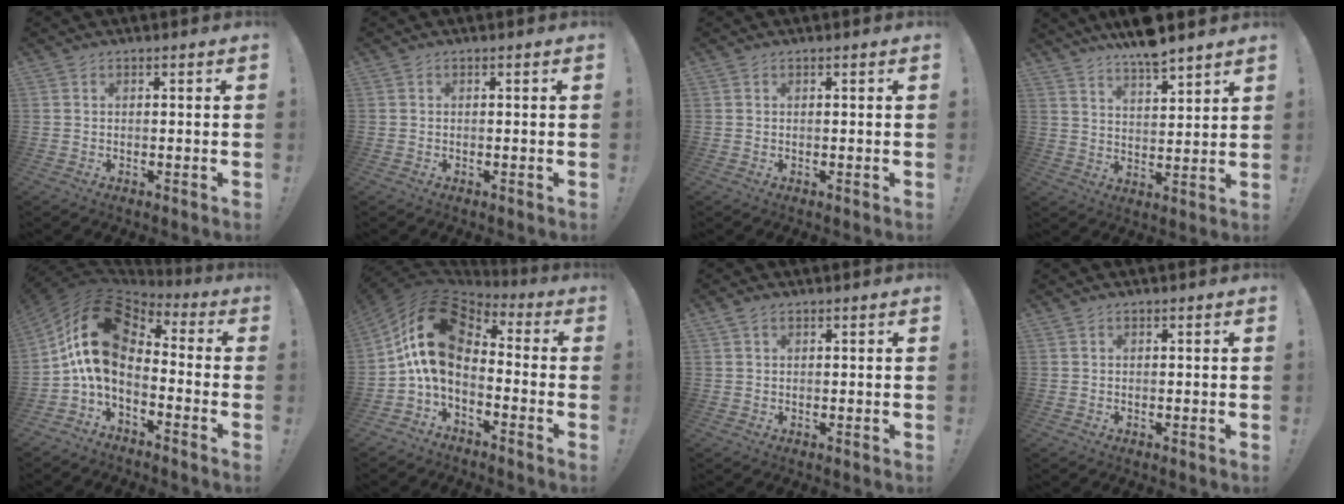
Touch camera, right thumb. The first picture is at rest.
{"total": 0.0}
{"total": 0.0}
{"total": 8.4, "force": [7.5, 1.4, 3.6], "torque": [-0.061, -0.054, 0.133]}
{"total": 16.1, "force": [2.2, 10.0, 12.5], "torque": [-0.233, -0.008, 0.045]}
{"total": 15.9, "force": [2.2, 10.0, 12.2], "torque": [-0.226, -0.007, 0.044]}
{"total": 1.8, "force": [1.1, 1.1, 0.9], "torque": [-0.012, -0.002, 0.019]}
{"total": 0.0}